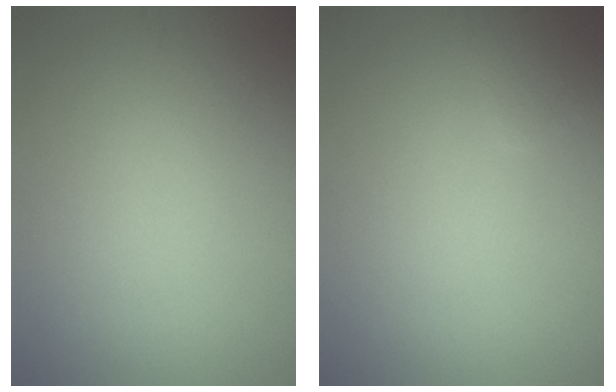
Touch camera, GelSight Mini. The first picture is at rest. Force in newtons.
{"total": 1.2, "press": 1.2, "slide": 0.1}